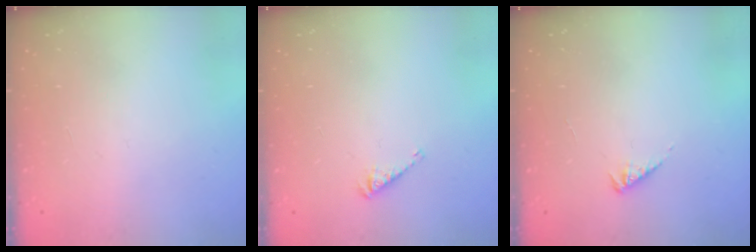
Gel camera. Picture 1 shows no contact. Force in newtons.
{"total": 2.6, "press": 2.6, "slide": 0.1}
{"total": 2.3, "press": 2.3, "slide": 0.5}